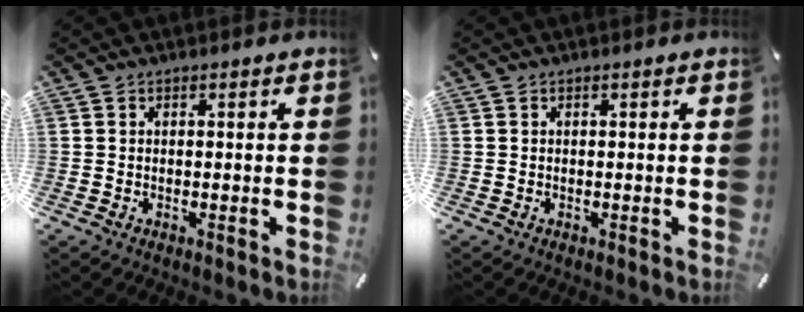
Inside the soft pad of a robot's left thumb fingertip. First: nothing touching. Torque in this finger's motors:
{"motor_torque": [0.00, 0.00, 0.00, 0.01, 0.00]}